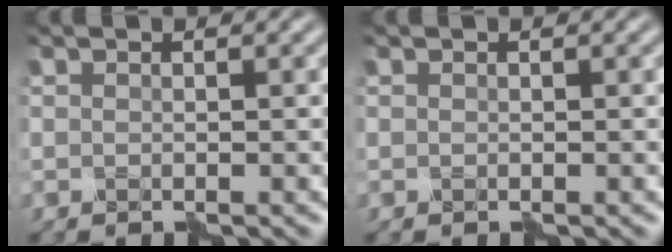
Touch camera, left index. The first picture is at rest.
{"total": 0.0}